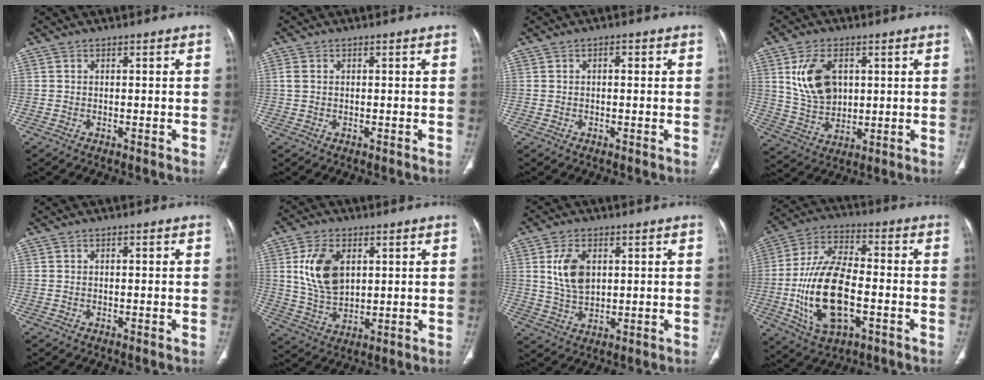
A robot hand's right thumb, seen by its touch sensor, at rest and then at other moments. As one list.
[{"total": 1.7, "force": [0.3, 1.3, 1.0], "torque": [-0.027, 0.003, 0.005]}, {"total": 0.9, "force": [0.2, 0.5, 0.8], "torque": [-0.009, 0.002, 0.000]}, {"total": 11.3, "force": [3.2, 7.5, 7.9], "torque": [-0.130, -0.013, 0.072]}, {"total": 0.0}, {"total": 11.3, "force": [3.1, 7.1, 8.3], "torque": [-0.145, -0.013, 0.068]}, {"total": 8.0, "force": [2.1, 4.8, 6.0], "torque": [-0.106, -0.010, 0.048]}, {"total": 18.5, "force": [-3.9, 9.3, 15.5], "torque": [-0.293, 0.022, -0.066]}]